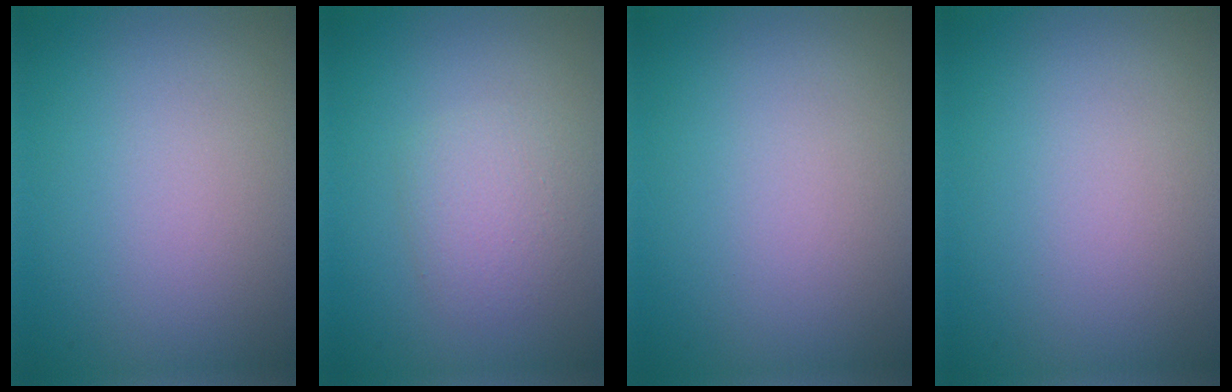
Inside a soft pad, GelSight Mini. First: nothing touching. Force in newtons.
{"total": 2.4, "press": 2.4, "slide": 0.2}
{"total": 0.0}
{"total": 0.0}